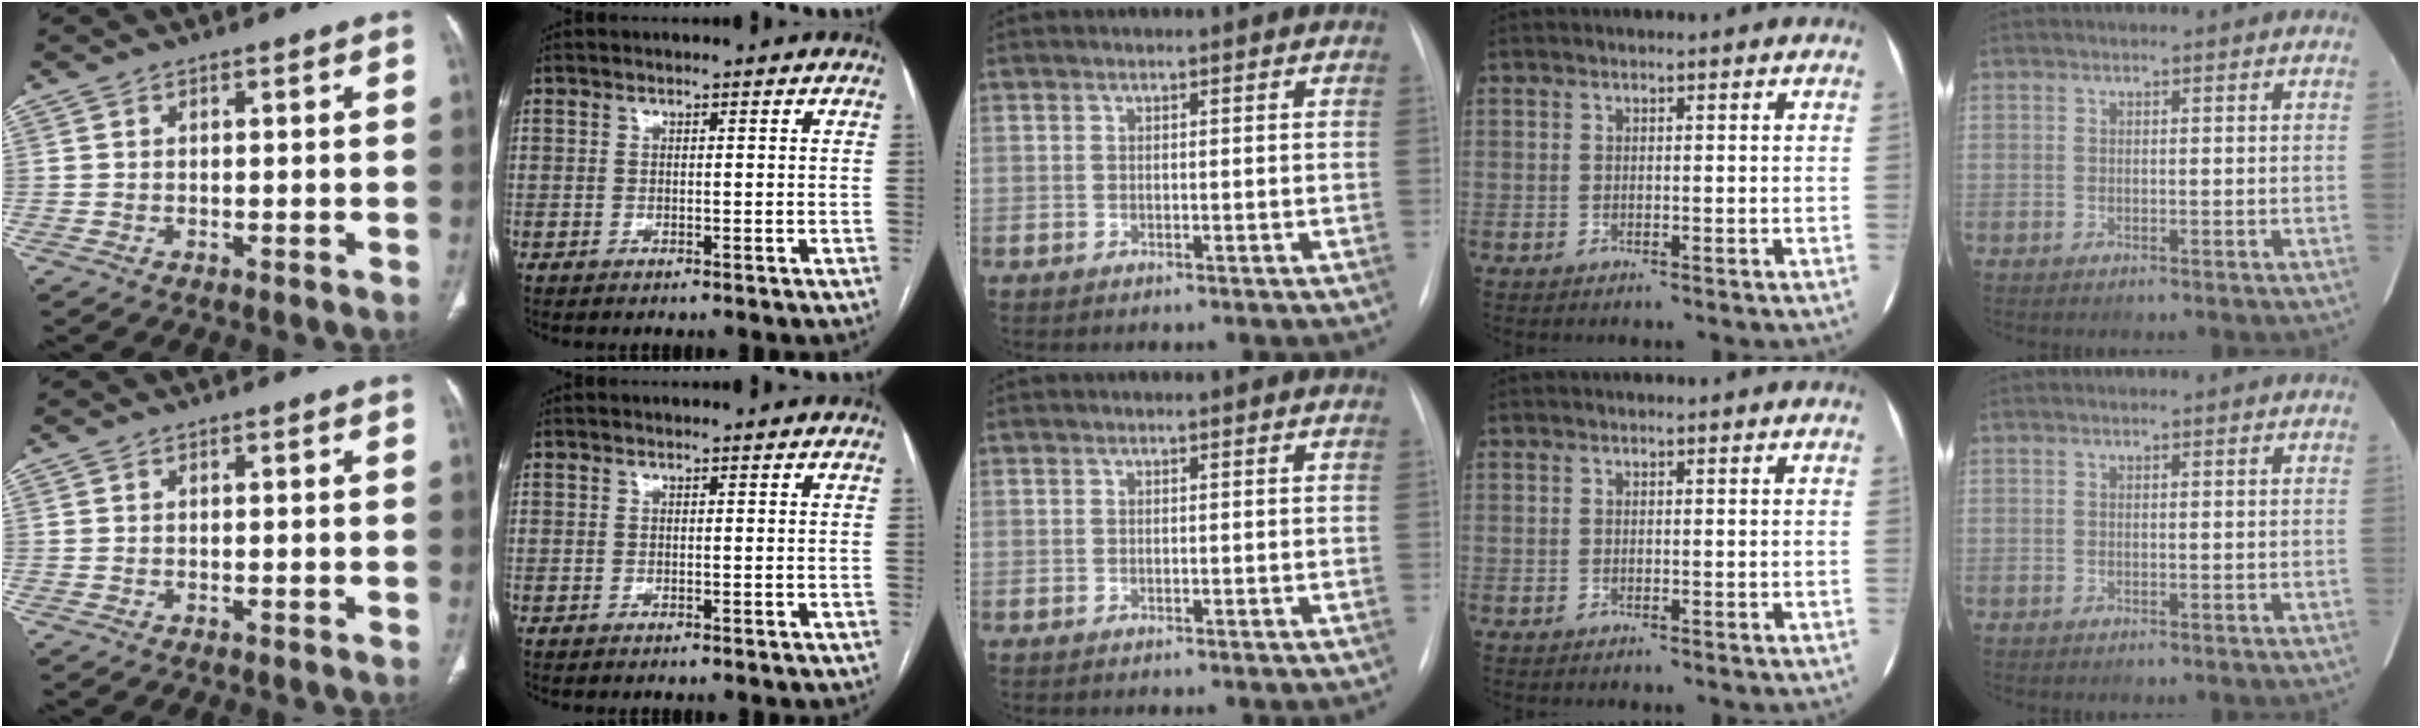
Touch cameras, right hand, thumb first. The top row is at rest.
{}